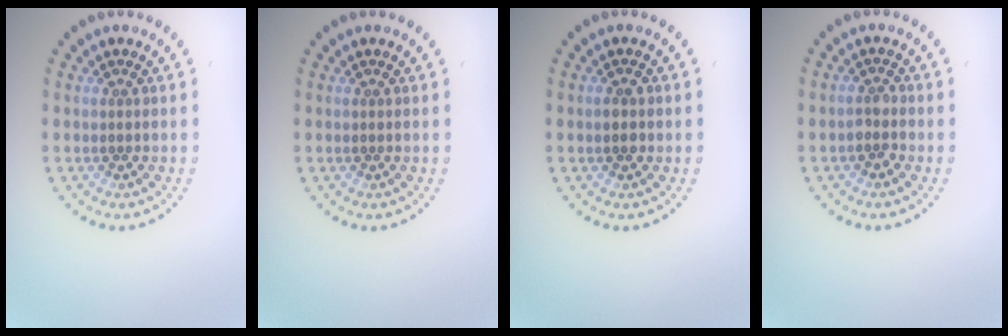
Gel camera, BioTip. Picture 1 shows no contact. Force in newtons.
{"total": 0.0}
{"total": 1.1, "press": 1.1, "slide": 0.1}
{"total": 1.5, "press": 1.3, "slide": 0.9}